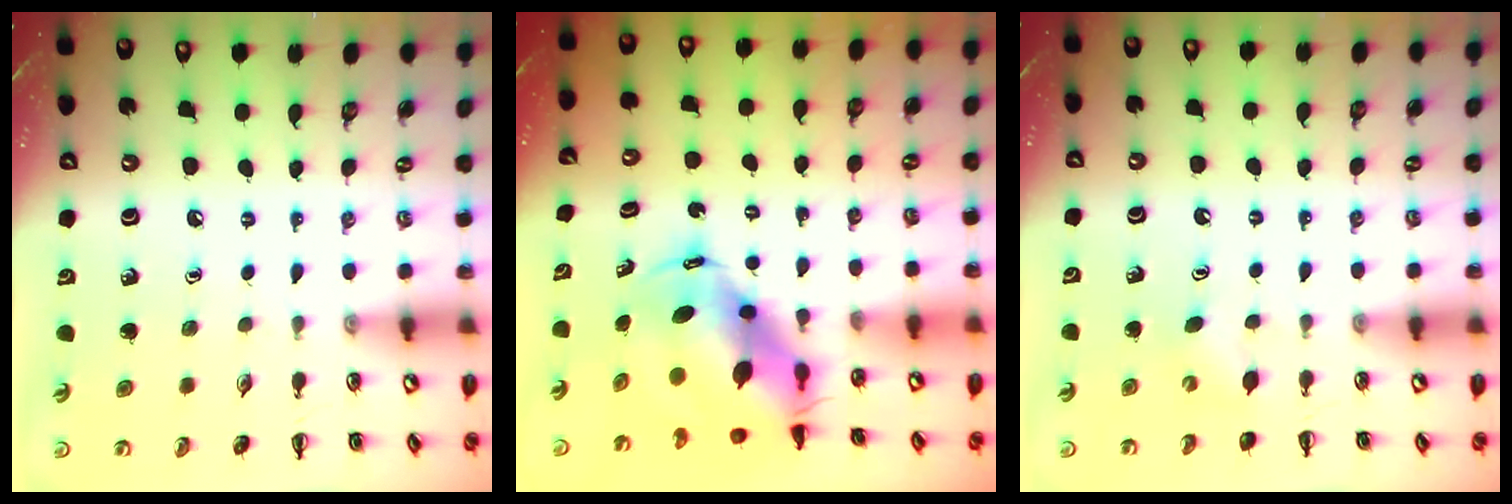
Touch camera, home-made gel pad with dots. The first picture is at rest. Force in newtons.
{"total": 8.6, "press": 8.2, "slide": 2.4}
{"total": 2.9, "press": 2.9, "slide": 0.6}